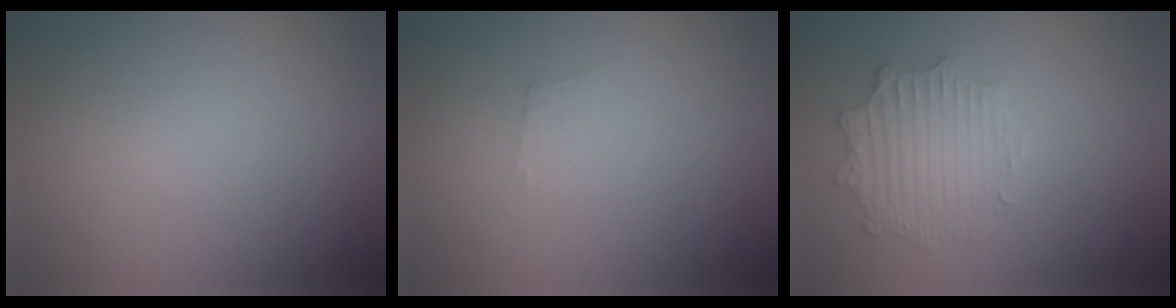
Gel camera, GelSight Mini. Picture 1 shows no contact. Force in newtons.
{"total": 0.7, "press": 0.7, "slide": 0.1}
{"total": 2.9, "press": 2.9, "slide": 0.1}